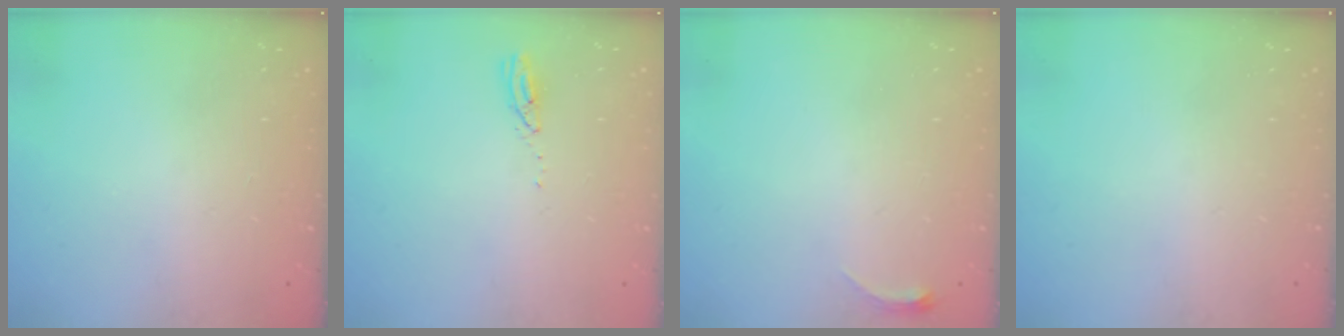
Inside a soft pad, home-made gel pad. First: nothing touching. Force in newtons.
{"total": 2.8, "press": 2.8, "slide": 0.4}
{"total": 3.3, "press": 3.2, "slide": 0.7}
{"total": 0.0}